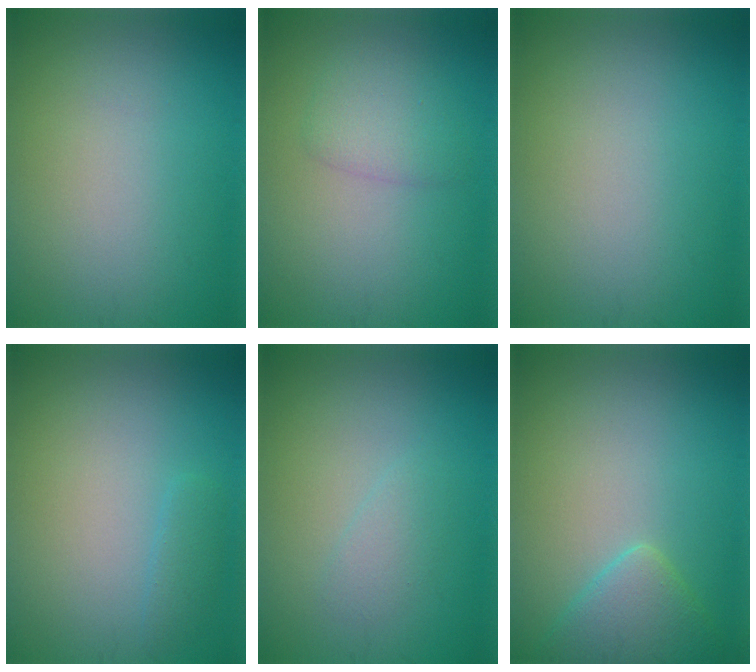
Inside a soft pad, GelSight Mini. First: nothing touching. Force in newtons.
{"total": 2.3, "press": 2.3, "slide": 0.1}
{"total": 0.0}
{"total": 1.2, "press": 1.2, "slide": 0.2}
{"total": 1.3, "press": 1.3, "slide": 0.2}
{"total": 3.3, "press": 3.3, "slide": 0.3}